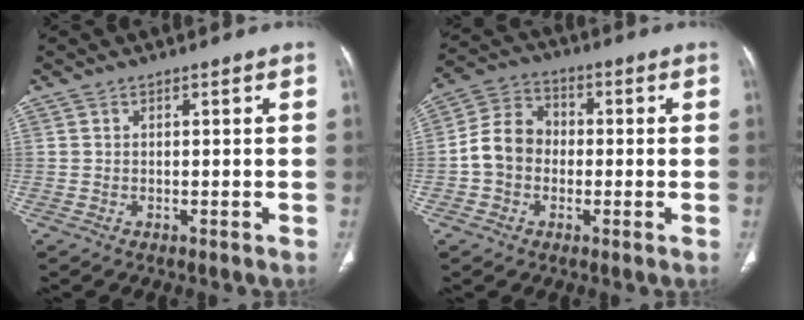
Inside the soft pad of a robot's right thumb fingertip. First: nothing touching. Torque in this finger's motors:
{"motor_torque": [0.09, -0.01, 0.64, -0.79, 0.06]}